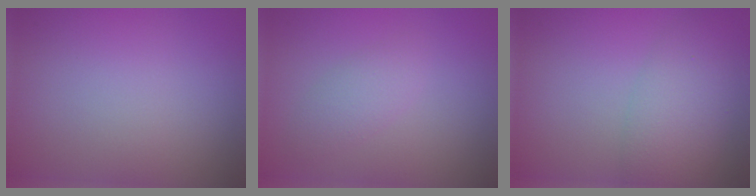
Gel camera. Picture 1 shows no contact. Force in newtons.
{"total": 1.9, "press": 1.9, "slide": 0.1}
{"total": 4.6, "press": 4.6, "slide": 0.2}